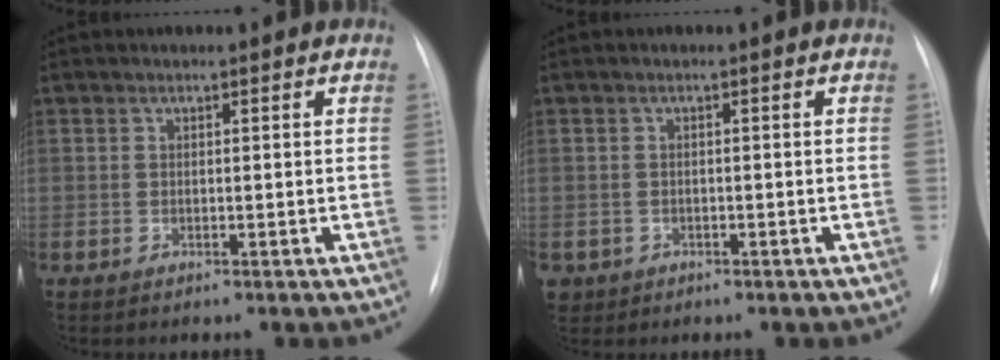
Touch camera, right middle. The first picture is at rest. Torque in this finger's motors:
{"motor_torque": [0.85, -0.98, 0.45, 0.06]}